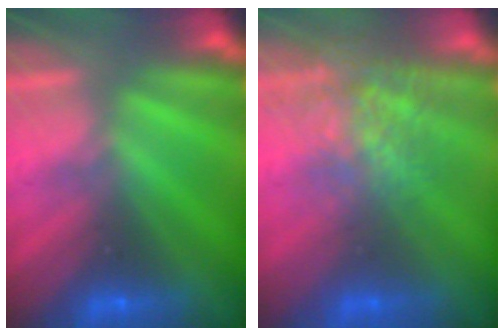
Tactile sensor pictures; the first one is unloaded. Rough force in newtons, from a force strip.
{"total": 3.8}